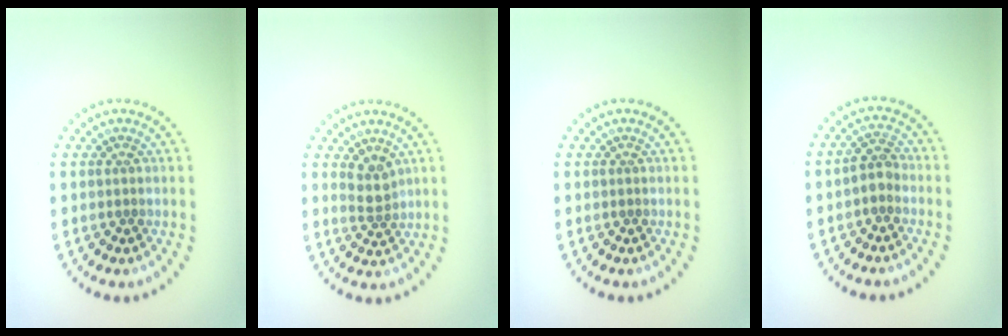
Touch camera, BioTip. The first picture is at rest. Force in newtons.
{"total": 1.9, "press": 1.5, "slide": 1.2}
{"total": 0.0}
{"total": 1.9, "press": 1.8, "slide": 0.7}